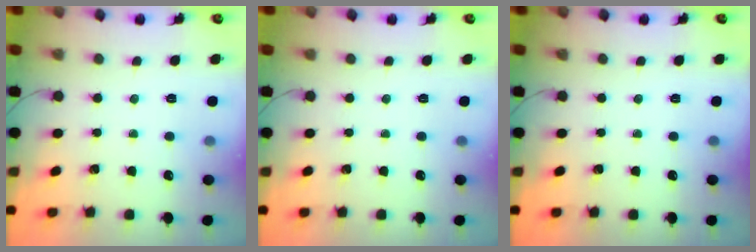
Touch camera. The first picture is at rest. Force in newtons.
{"total": 0.0}
{"total": 0.0}